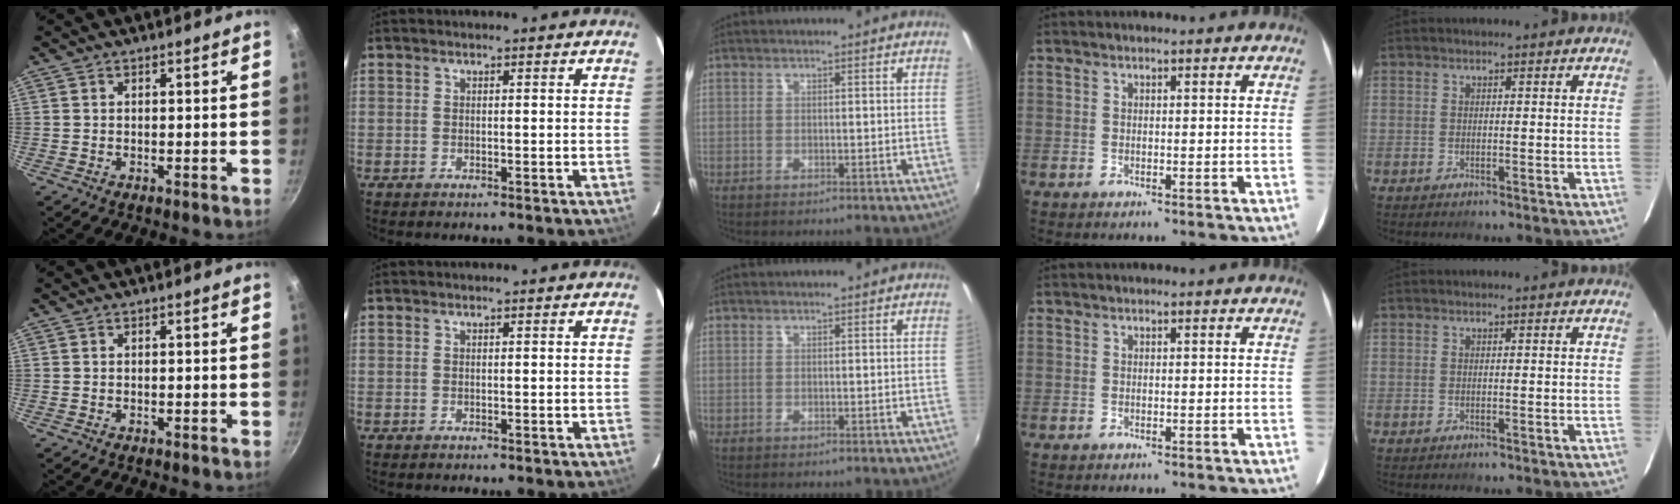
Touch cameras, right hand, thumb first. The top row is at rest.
{}